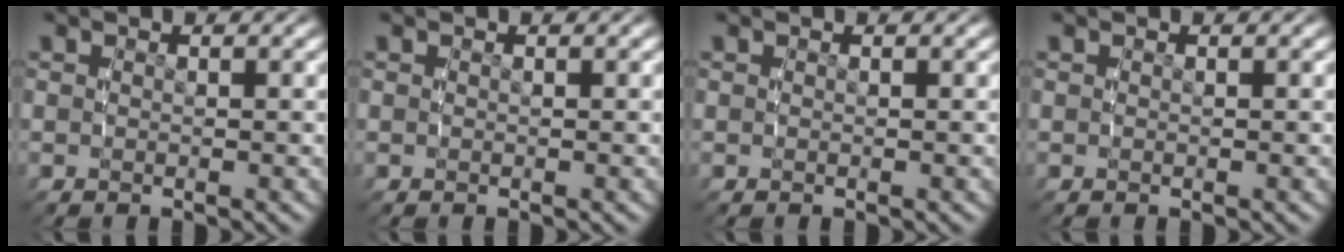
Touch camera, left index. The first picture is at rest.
{"total": 0.0}
{"total": 0.0}
{"total": 0.0}